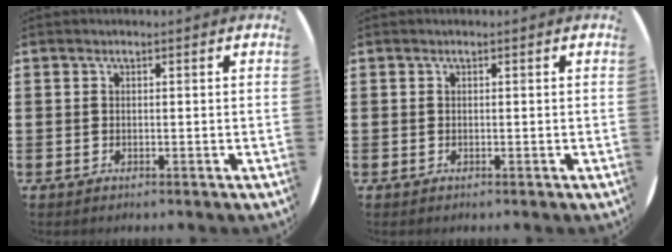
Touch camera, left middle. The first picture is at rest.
{"total": 0.0}